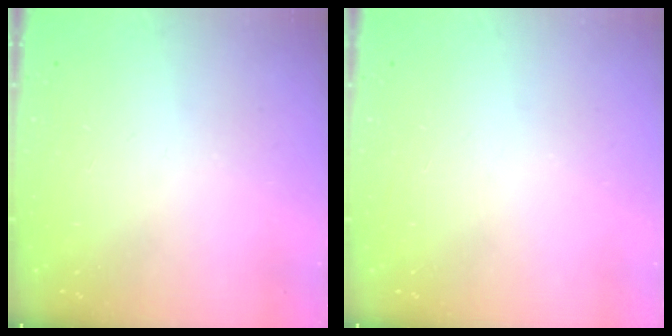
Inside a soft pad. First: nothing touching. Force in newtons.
{"total": 0.0}